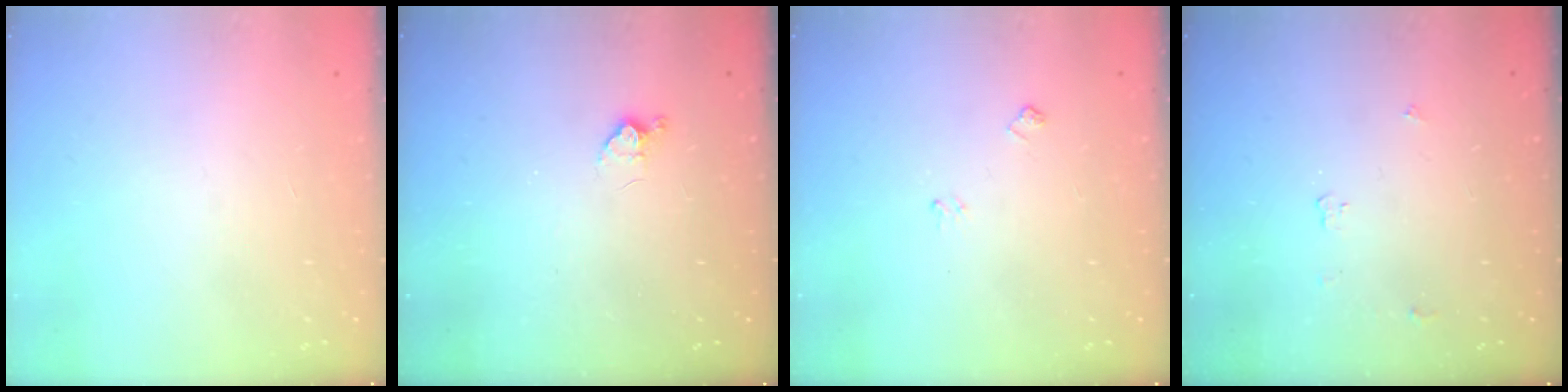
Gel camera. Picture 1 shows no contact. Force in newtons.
{"total": 6.4, "press": 6.4, "slide": 0.7}
{"total": 4.5, "press": 4.4, "slide": 0.6}
{"total": 3.6, "press": 3.6, "slide": 0.6}